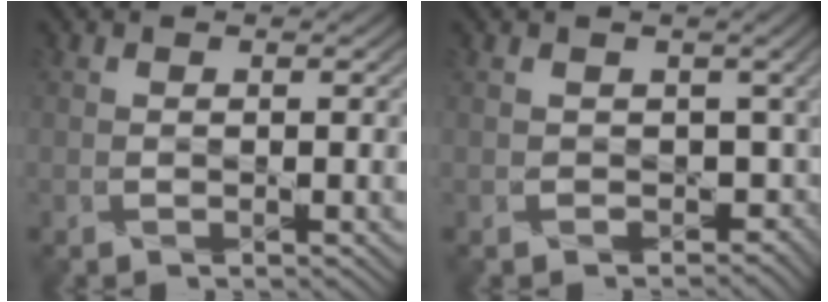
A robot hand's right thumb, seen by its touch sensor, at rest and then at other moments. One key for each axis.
{"total": 4.3, "fx": -0.2, "fy": 3.8, "fz": 1.8, "tx": -0.025, "ty": -0.022, "tz": 0.000}